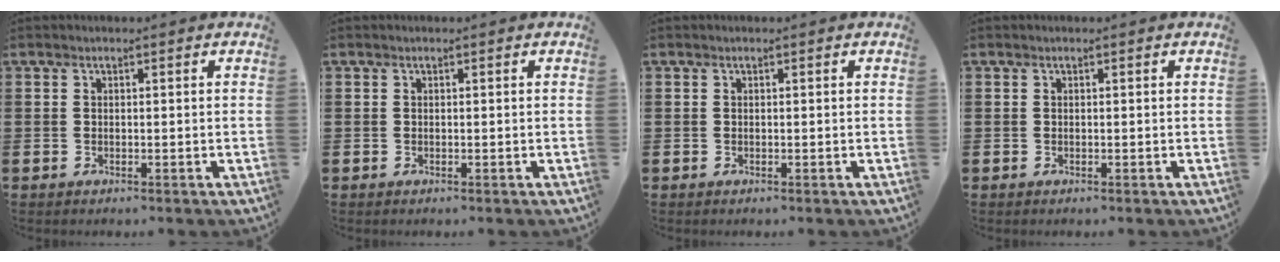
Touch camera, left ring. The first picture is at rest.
{"total": 0.0}
{"total": 0.0}
{"total": 0.0}